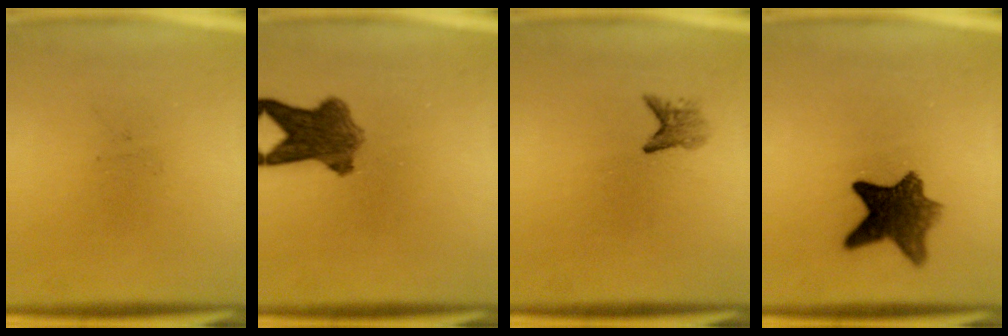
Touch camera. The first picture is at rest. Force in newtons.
{"total": 7.8}
{"total": 2.0}
{"total": 8.3}